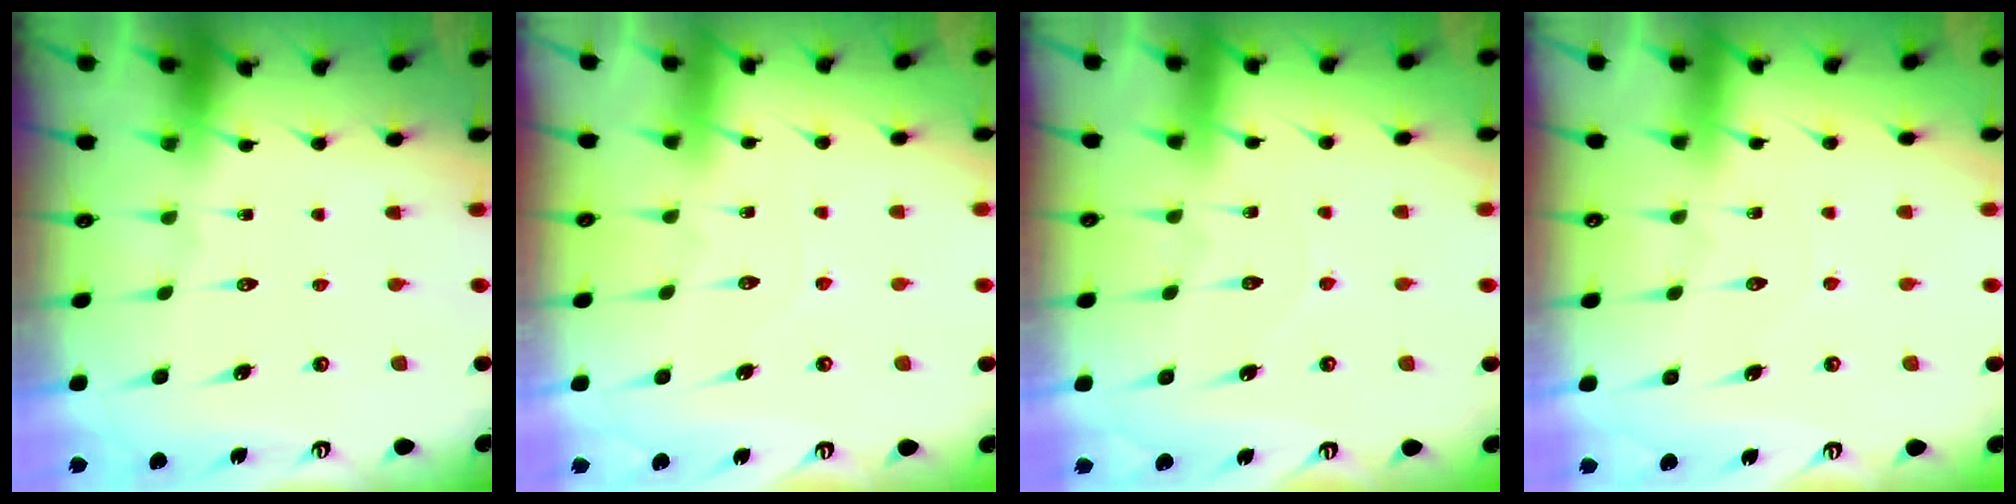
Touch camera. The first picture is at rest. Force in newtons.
{"total": 3.1, "press": 3.1, "slide": 0.3}
{"total": 4.2, "press": 4.2, "slide": 0.3}
{"total": 3.2, "press": 3.2, "slide": 0.3}